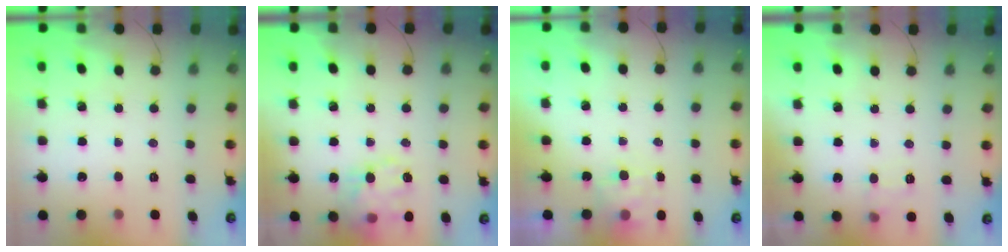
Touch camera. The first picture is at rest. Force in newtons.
{"total": 17.1, "press": 16.8, "slide": 2.9}
{"total": 5.6, "press": 5.5, "slide": 1.1}
{"total": 5.1, "press": 4.7, "slide": 2.0}